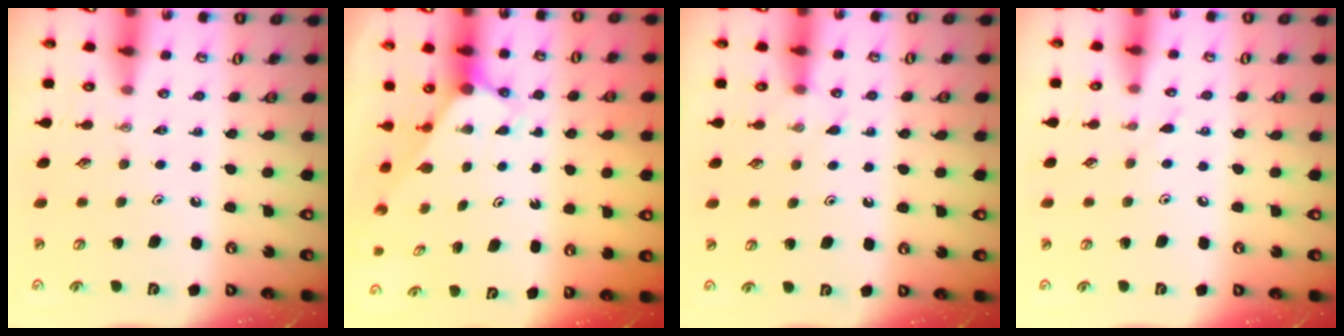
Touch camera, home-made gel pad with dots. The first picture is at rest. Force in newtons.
{"total": 2.9, "press": 2.9, "slide": 0.0}
{"total": 3.7, "press": 3.6, "slide": 0.5}
{"total": 4.7, "press": 4.6, "slide": 0.5}